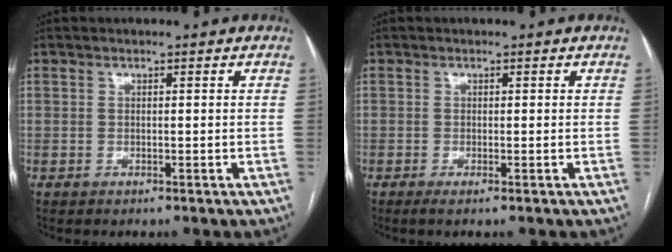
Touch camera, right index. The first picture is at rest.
{"total": 1.1, "force": [-0.6, -0.1, 0.9], "torque": [-0.017, -0.003, -0.013]}